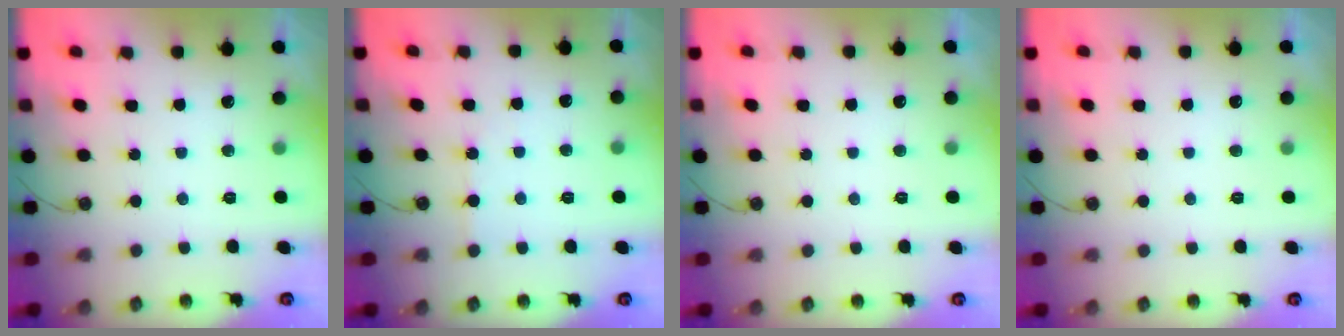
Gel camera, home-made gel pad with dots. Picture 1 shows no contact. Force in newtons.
{"total": 2.5, "press": 2.4, "slide": 0.5}
{"total": 0.0}
{"total": 0.0}